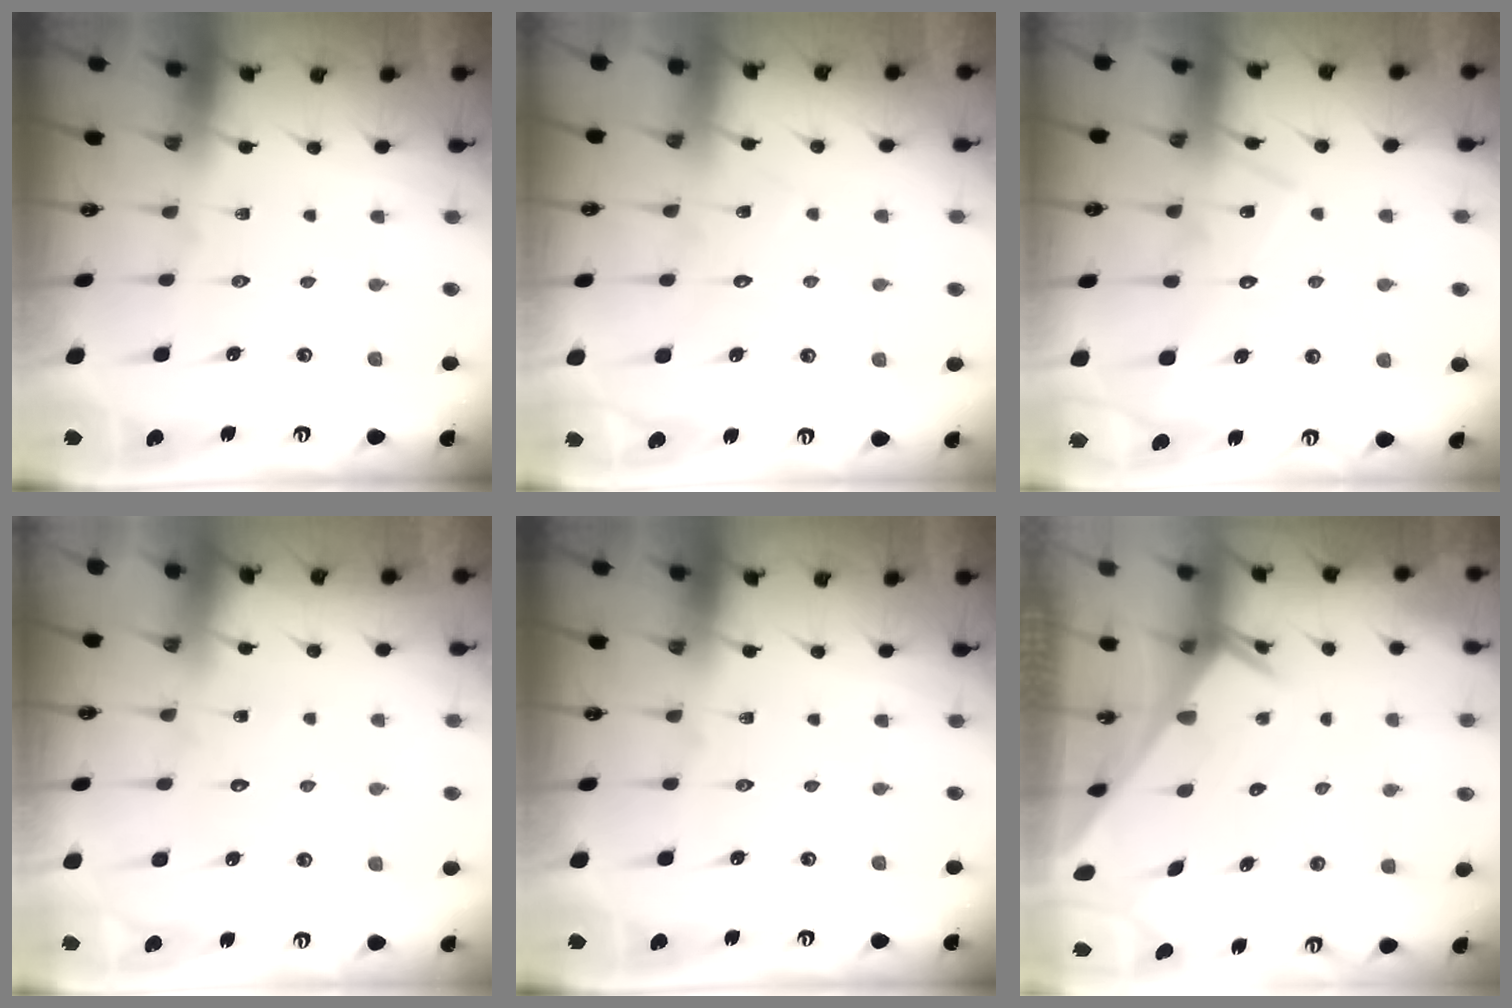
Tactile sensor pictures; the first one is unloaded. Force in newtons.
{"total": 6.4, "press": 6.4, "slide": 0.4}
{"total": 11.9, "press": 11.8, "slide": 0.9}
{"total": 5.8, "press": 5.7, "slide": 0.5}
{"total": 0.0}
{"total": 2.5, "press": 2.5, "slide": 0.1}